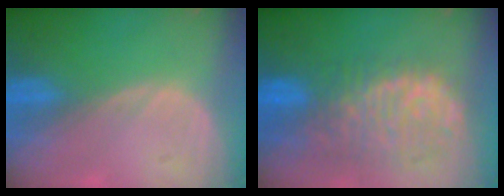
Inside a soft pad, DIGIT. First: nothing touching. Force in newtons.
{"total": 11.5, "press": 9.7, "slide": 6.3}